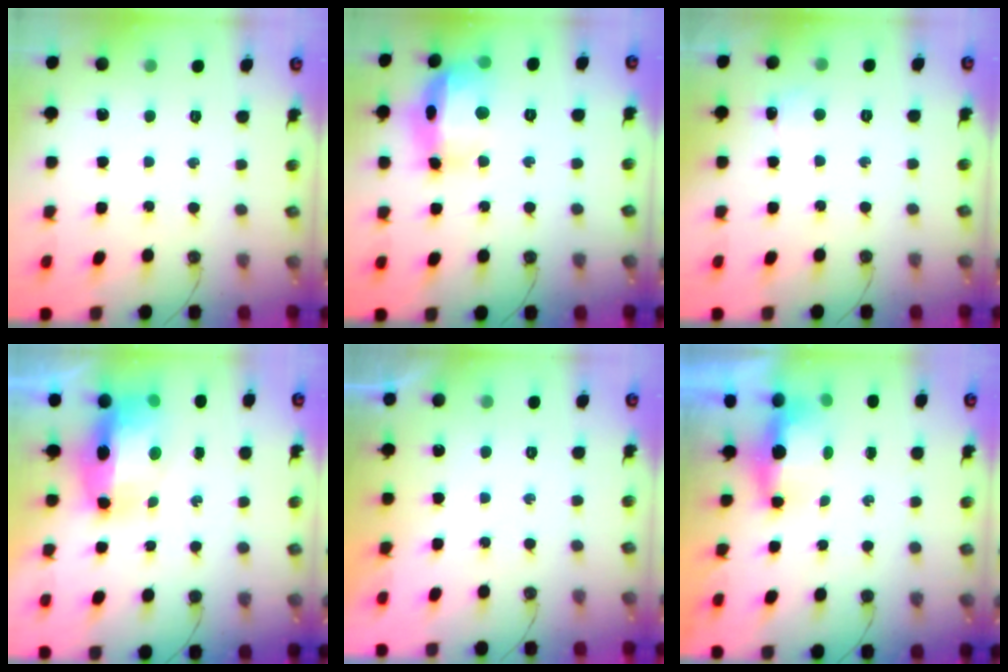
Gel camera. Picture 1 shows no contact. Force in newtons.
{"total": 15.6, "press": 15.5, "slide": 1.7}
{"total": 3.9, "press": 3.8, "slide": 0.7}
{"total": 13.4, "press": 13.3, "slide": 1.6}
{"total": 0.0}
{"total": 14.0, "press": 7.0, "slide": 12.1}